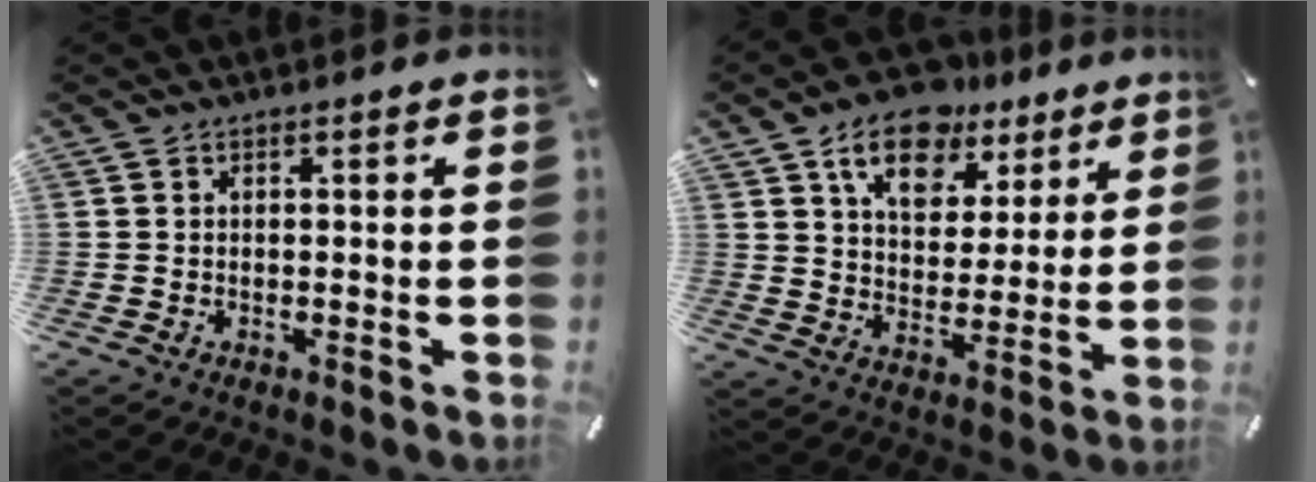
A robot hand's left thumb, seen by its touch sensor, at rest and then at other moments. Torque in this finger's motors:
{"motor_torque": [2.19, 2.40, 1.22, -1.55, 0.46]}